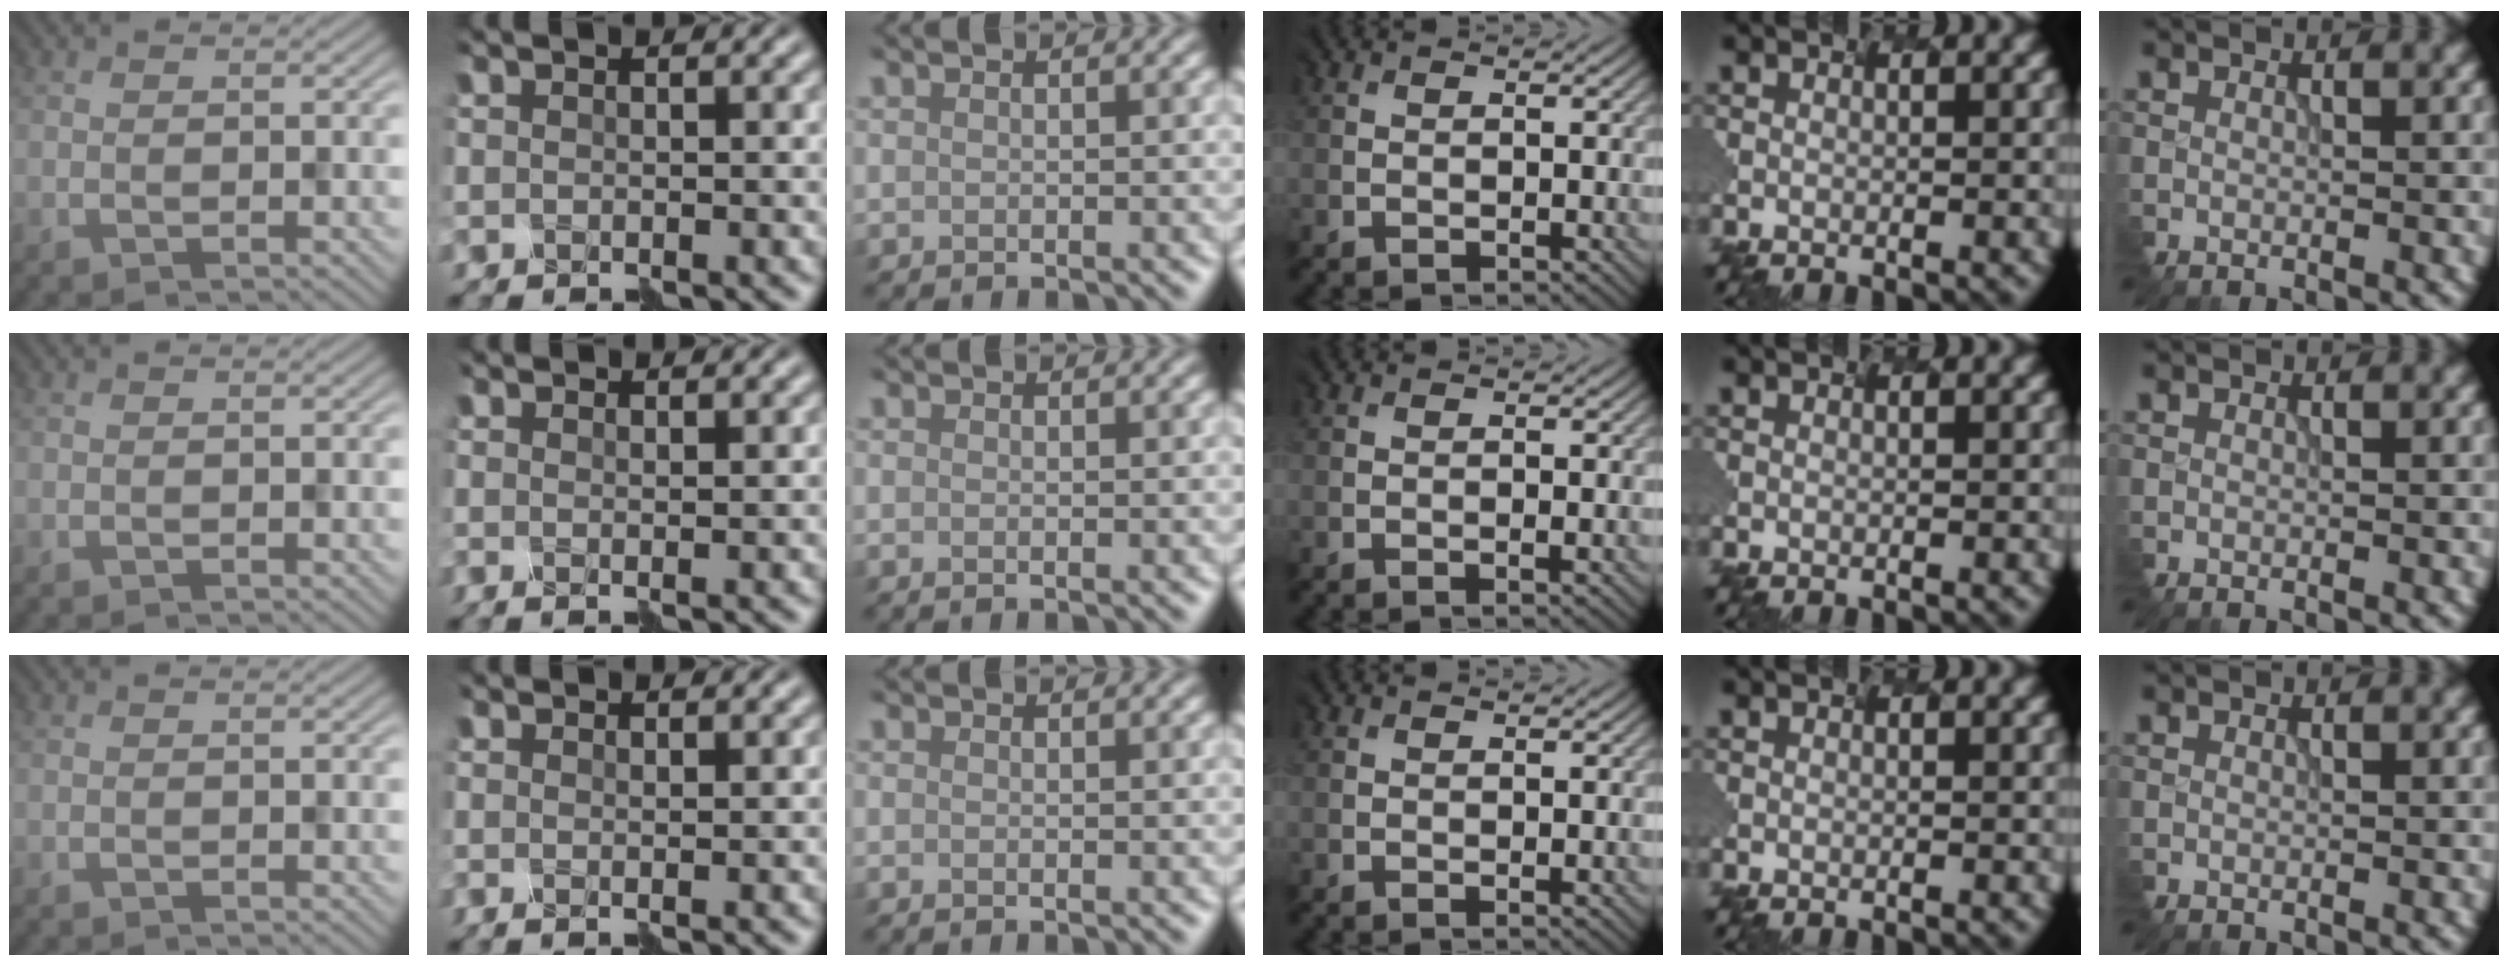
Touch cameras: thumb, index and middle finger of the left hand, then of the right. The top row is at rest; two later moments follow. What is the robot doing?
{"motion": "disassemble", "object": "velcro strap"}